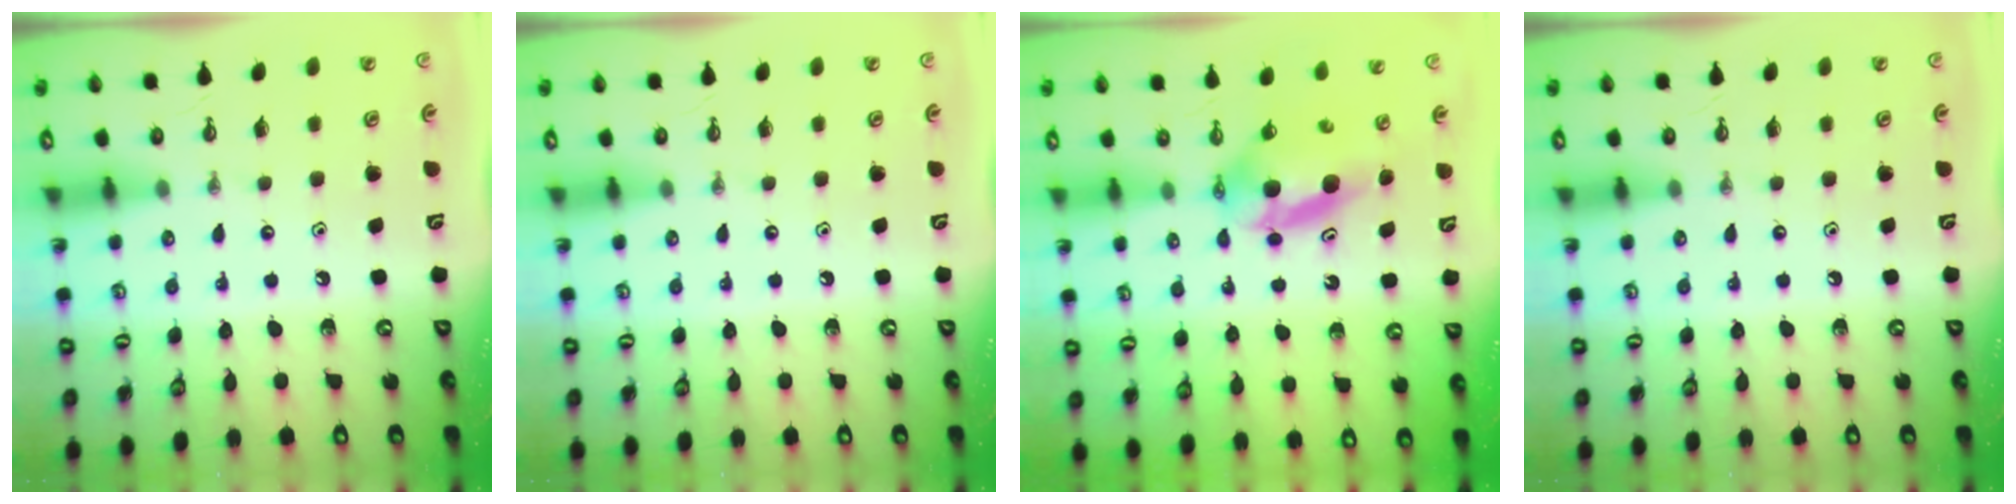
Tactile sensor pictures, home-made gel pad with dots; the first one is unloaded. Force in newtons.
{"total": 0.0}
{"total": 6.9, "press": 6.2, "slide": 3.1}
{"total": 0.0}